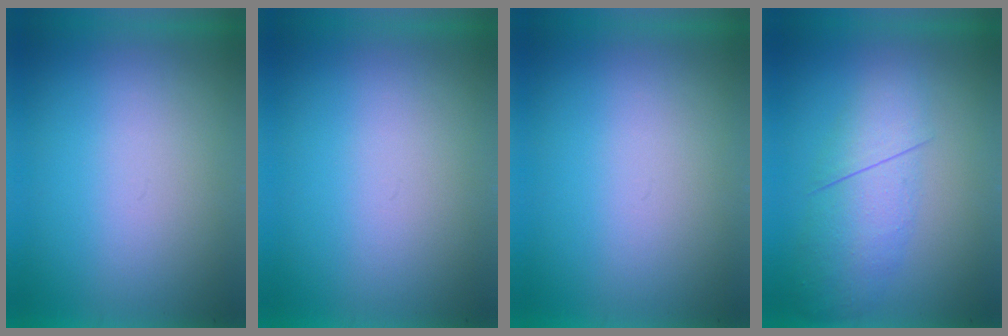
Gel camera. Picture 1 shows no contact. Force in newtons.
{"total": 0.0}
{"total": 0.0}
{"total": 2.8}